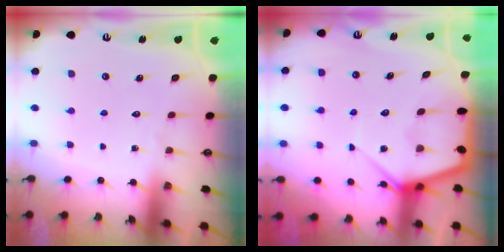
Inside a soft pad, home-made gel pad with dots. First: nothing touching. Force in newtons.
{"total": 9.0, "press": 9.0, "slide": 0.6}